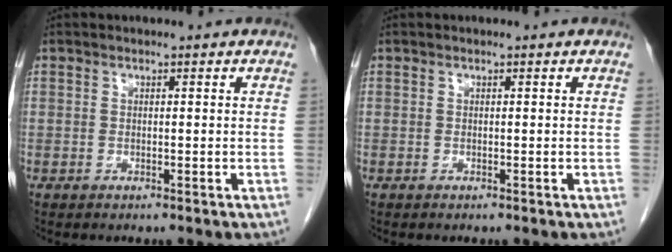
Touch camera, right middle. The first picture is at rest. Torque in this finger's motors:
{"motor_torque": [0.36, 0.07, -0.06, 0.00]}